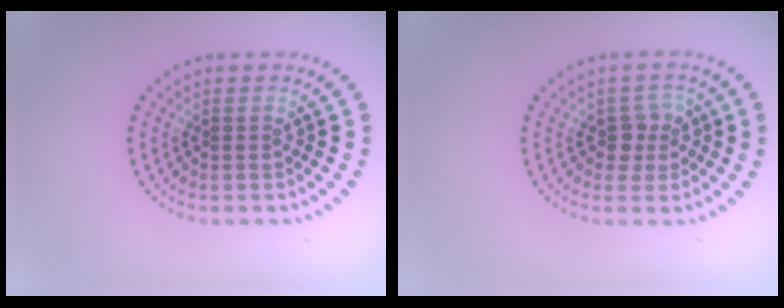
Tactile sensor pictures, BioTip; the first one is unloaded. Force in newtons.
{"total": 1.9, "press": 1.8, "slide": 0.7}